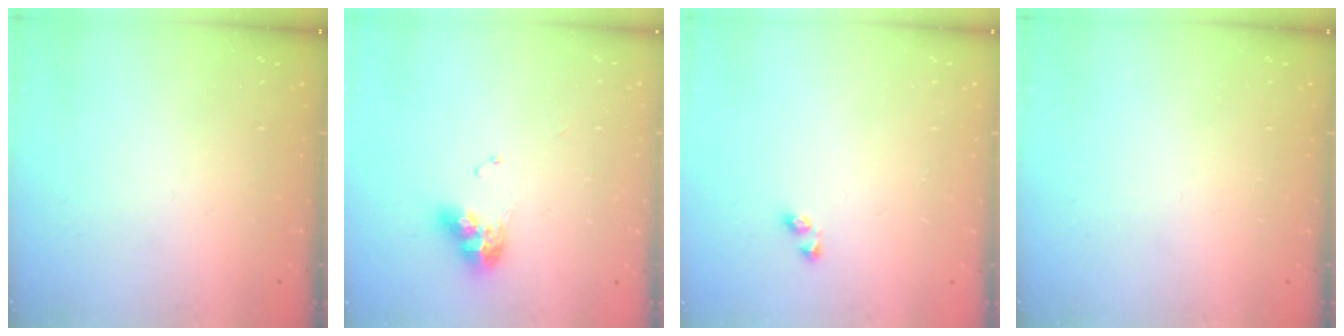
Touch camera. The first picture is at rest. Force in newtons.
{"total": 8.8, "press": 8.7, "slide": 1.1}
{"total": 2.4, "press": 2.0, "slide": 1.3}
{"total": 0.0}